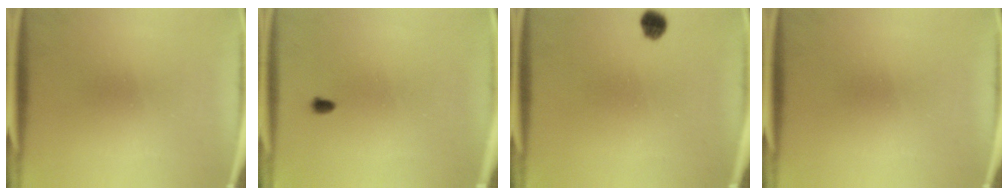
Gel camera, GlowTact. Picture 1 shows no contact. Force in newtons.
{"total": 1.0}
{"total": 3.1}
{"total": 0.0}